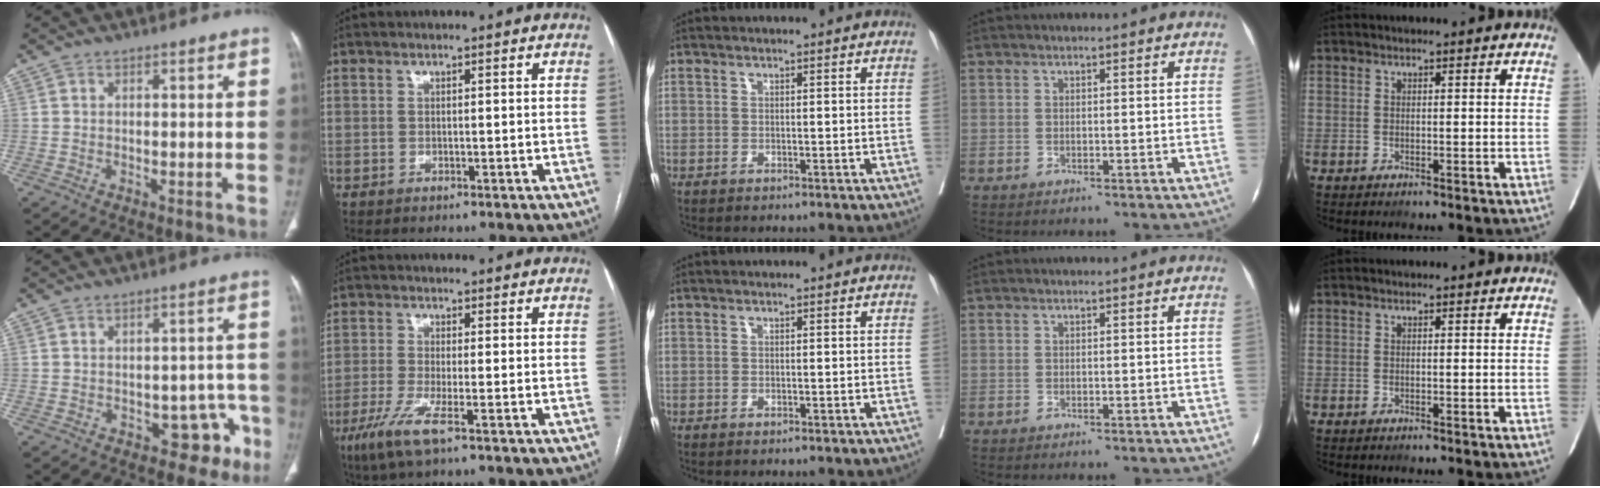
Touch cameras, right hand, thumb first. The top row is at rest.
{"thumb": {"total": 6.3, "force": [-3.2, 4.3, 3.4], "torque": [0.000, 0.032, -0.036]}, "index": {"total": 5.7, "force": [-3.1, 0.2, 4.7], "torque": [-0.099, -0.017, -0.063]}}